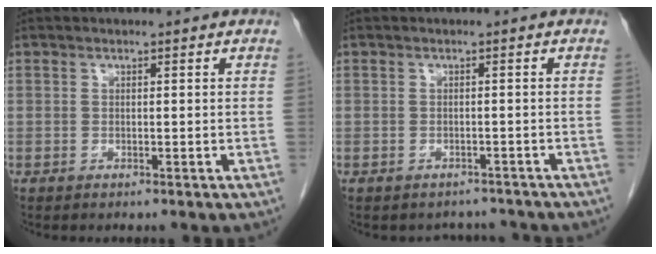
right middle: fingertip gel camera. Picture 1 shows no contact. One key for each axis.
{"total": 3.1, "fx": -2.8, "fy": 1.3, "fz": -0.3, "tx": 0.005, "ty": 0.005, "tz": -0.037}